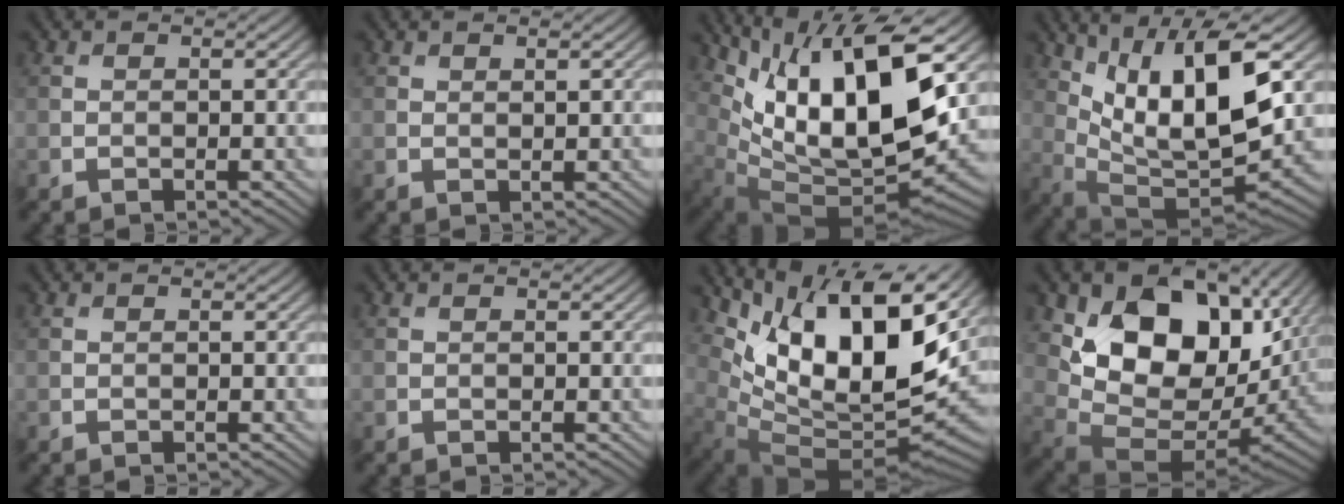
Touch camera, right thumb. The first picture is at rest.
{"total": 0.7, "force": [0.5, 0.1, 0.4], "torque": [-0.007, 0.000, 0.010]}
{"total": 17.1, "force": [5.6, 7.6, 14.3], "torque": [-0.260, 0.006, 0.105]}
{"total": 14.1, "force": [5.5, 5.0, 12.1], "torque": [-0.234, -0.003, 0.109]}
{"total": 0.0}
{"total": 0.0}
{"total": 15.8, "force": [6.7, 6.9, 12.6], "torque": [-0.236, 0.007, 0.125]}
{"total": 16.7, "force": [4.1, 11.0, 11.9], "torque": [-0.209, -0.032, 0.096]}